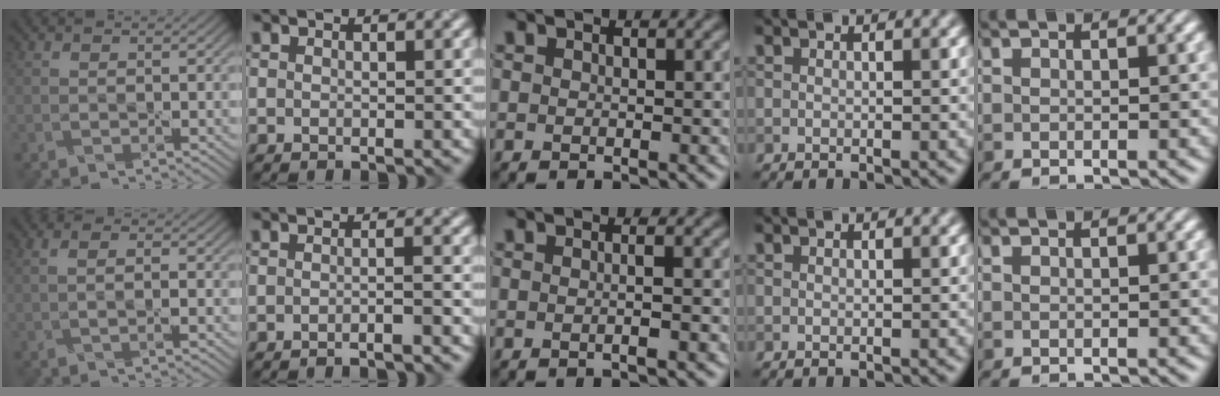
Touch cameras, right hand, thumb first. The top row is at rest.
{"thumb": {"total": 2.3, "force": [-0.2, 0.8, 2.1], "torque": [-0.034, -0.001, -0.008]}, "index": {"total": 2.0, "force": [-1.2, 0.4, 1.6], "torque": [-0.012, 0.001, -0.028]}, "middle": {"total": 2.0, "force": [-0.1, 0.8, 1.8], "torque": [-0.006, -0.006, -0.011]}}